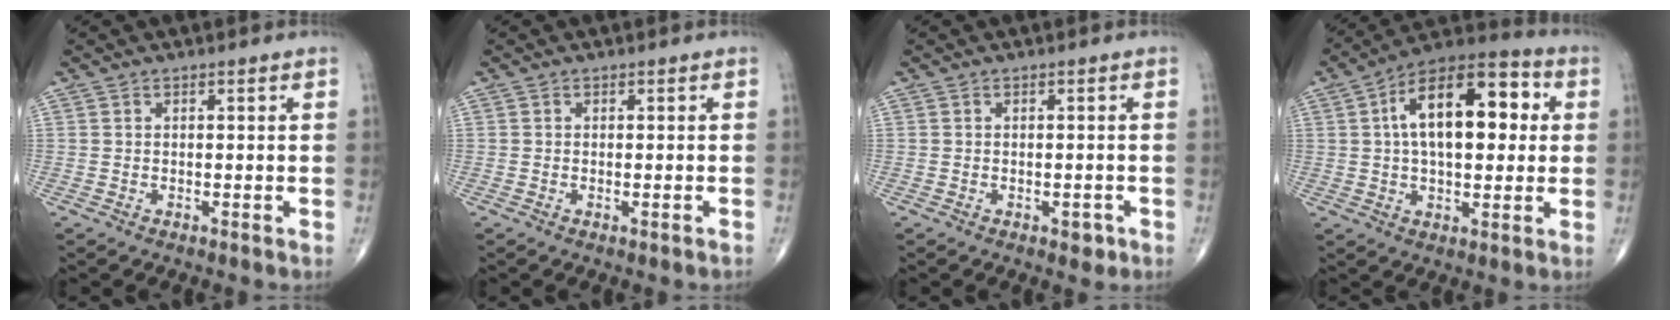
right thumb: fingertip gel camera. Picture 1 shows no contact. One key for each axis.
{"total": 0.8, "fx": -0.4, "fy": 0.1, "fz": 0.7, "tx": -0.014, "ty": 0.001, "tz": -0.004}
{"total": 2.0, "fx": -0.9, "fy": 1.1, "fz": 1.4, "tx": -0.008, "ty": 0.003, "tz": -0.009}
{"total": 18.9, "fx": 3.5, "fy": 9.6, "fz": 15.9, "tx": -0.225, "ty": 0.027, "tz": 0.046}